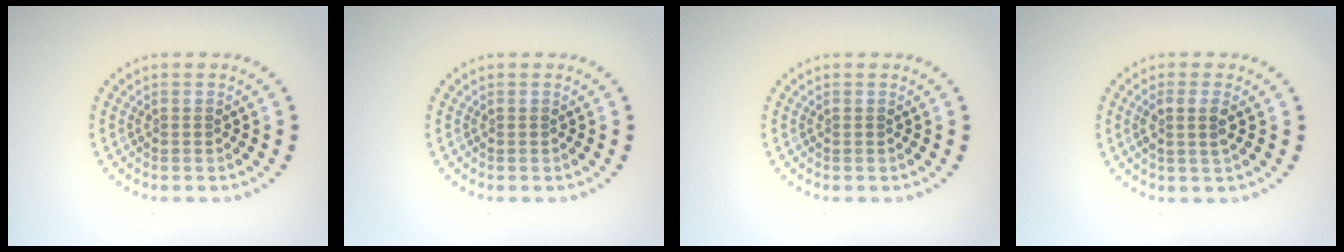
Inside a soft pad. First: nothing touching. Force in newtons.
{"total": 0.0}
{"total": 0.0}
{"total": 2.1, "press": 1.8, "slide": 1.1}